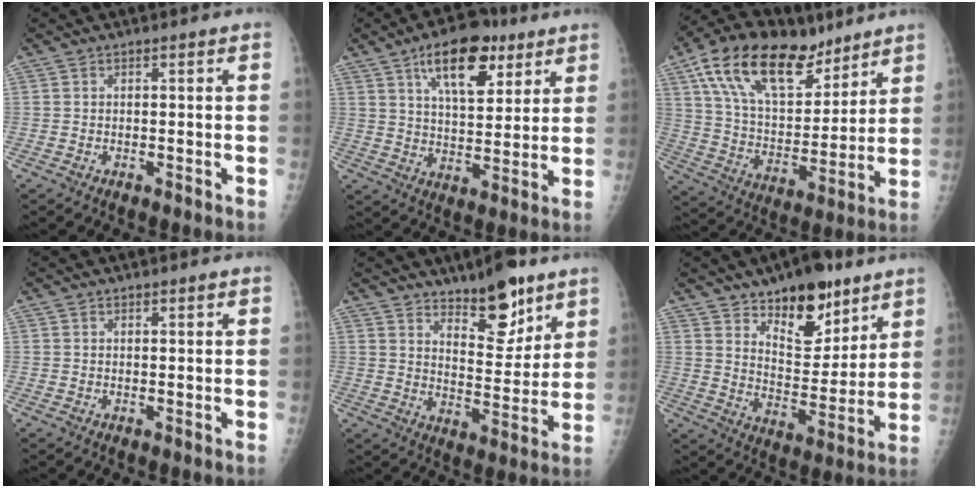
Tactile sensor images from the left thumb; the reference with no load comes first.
{"total": 14.5, "force": [7.8, 6.9, 10.1], "torque": [-0.124, -0.027, 0.125]}
{"total": 22.4, "force": [13.8, 11.4, 13.4], "torque": [-0.202, -0.034, 0.250]}
{"total": 0.7, "force": [0.5, 0.3, 0.4], "torque": [-0.004, -0.002, 0.008]}
{"total": 12.0, "force": [8.4, 4.7, 7.2], "torque": [-0.074, -0.065, 0.138]}
{"total": 15.4, "force": [10.4, 7.4, 8.7], "torque": [-0.080, -0.074, 0.172]}